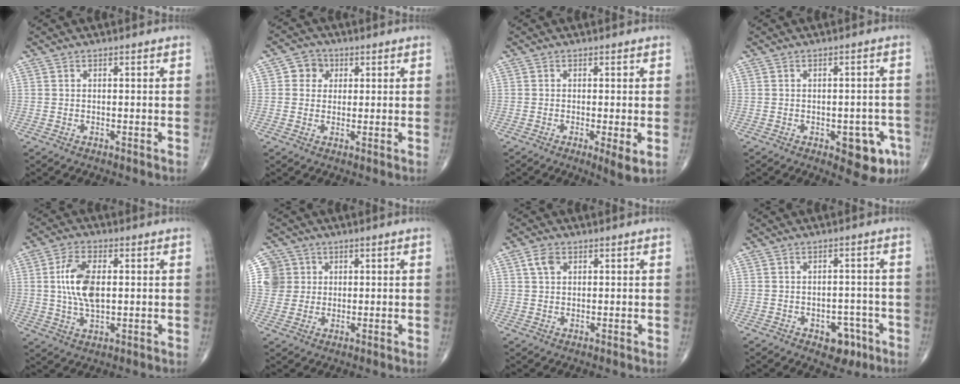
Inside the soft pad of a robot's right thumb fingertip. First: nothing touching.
{"total": 4.1, "force": [1.1, 3.7, 1.3], "torque": [0.002, 0.003, 0.011]}
{"total": 3.7, "force": [-0.8, 0.6, 3.6], "torque": [-0.065, -0.015, -0.015]}
{"total": 8.0, "force": [-3.4, 3.7, 6.3], "torque": [-0.049, 0.013, -0.033]}
{"total": 9.4, "force": [1.1, 4.7, 8.1], "torque": [-0.163, -0.001, 0.022]}
{"total": 5.4, "force": [1.5, 5.1, 0.4], "torque": [0.019, 0.000, 0.027]}
{"total": 3.0, "force": [1.3, 2.0, 1.9], "torque": [-0.032, 0.002, 0.024]}
{"total": 5.5, "force": [-2.8, 3.6, 3.2], "torque": [-0.014, 0.021, -0.031]}